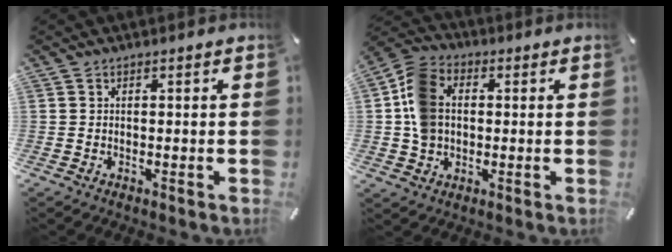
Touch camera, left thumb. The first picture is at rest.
{"total": 10.1, "force": [0.5, 8.4, 5.6], "torque": [-0.124, 0.020, 0.015]}